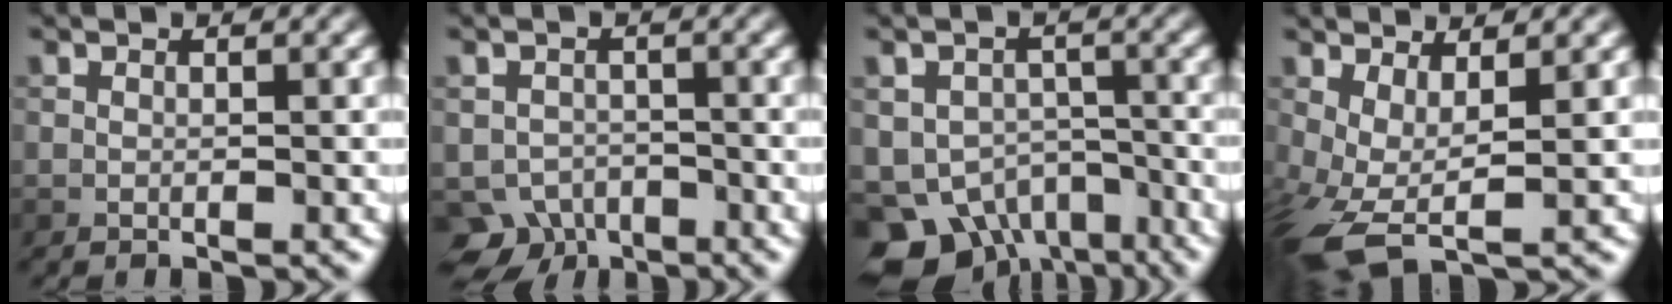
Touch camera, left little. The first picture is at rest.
{"total": 4.2, "force": [-2.7, 3.1, 1.1], "torque": [-0.007, -0.005, -0.047]}
{"total": 8.9, "force": [-5.6, 5.9, 3.5], "torque": [-0.051, -0.022, -0.081]}
{"total": 5.8, "force": [-1.1, 2.3, 5.2], "torque": [-0.125, -0.011, -0.022]}